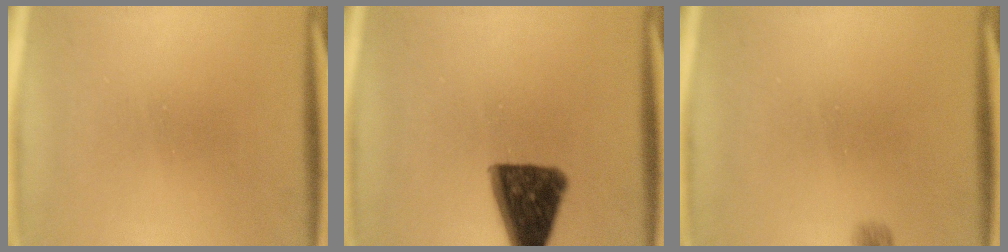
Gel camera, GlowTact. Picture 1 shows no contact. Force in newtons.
{"total": 12.0}
{"total": 1.3}